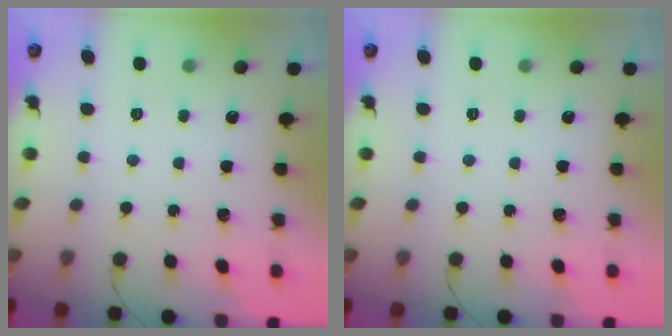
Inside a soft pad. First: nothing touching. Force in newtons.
{"total": 0.0}